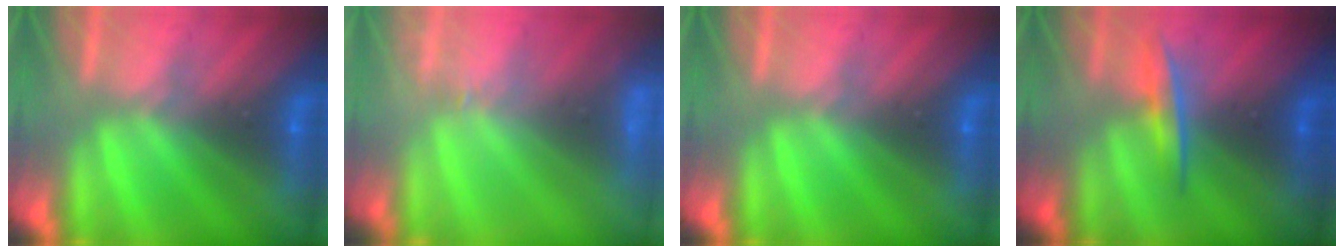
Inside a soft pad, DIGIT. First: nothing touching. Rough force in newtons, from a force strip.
{"total": 2.4}
{"total": 0.0}
{"total": 1.4}